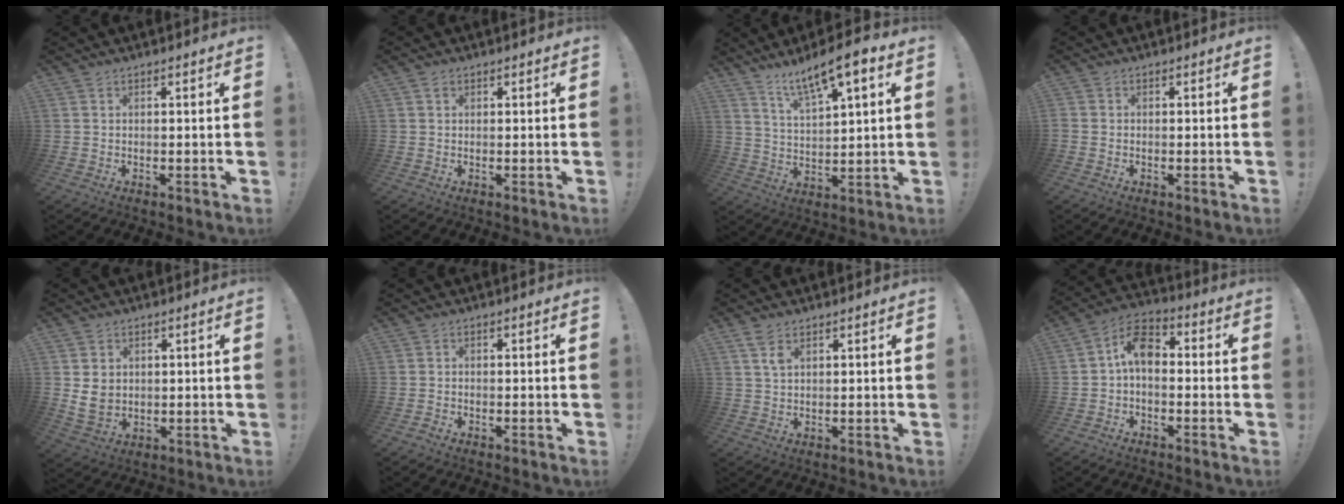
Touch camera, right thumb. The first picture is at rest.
{"total": 0.9, "force": [0.6, 0.6, 0.2], "torque": [0.002, -0.001, 0.009]}
{"total": 10.5, "force": [7.3, 2.4, 7.2], "torque": [-0.128, -0.035, 0.125]}
{"total": 0.8, "force": [-0.3, 0.8, 0.0], "torque": [0.002, 0.005, -0.005]}
{"total": 6.3, "force": [2.1, 5.3, 2.7], "torque": [-0.039, 0.001, 0.041]}
{"total": 0.9, "force": [-0.8, 0.5, 0.0], "torque": [0.003, 0.004, -0.014]}
{"total": 3.5, "force": [2.0, 1.4, 2.5], "torque": [-0.040, -0.006, 0.033]}
{"total": 8.9, "force": [0.0, 5.6, 6.9], "torque": [-0.124, 0.010, 0.002]}